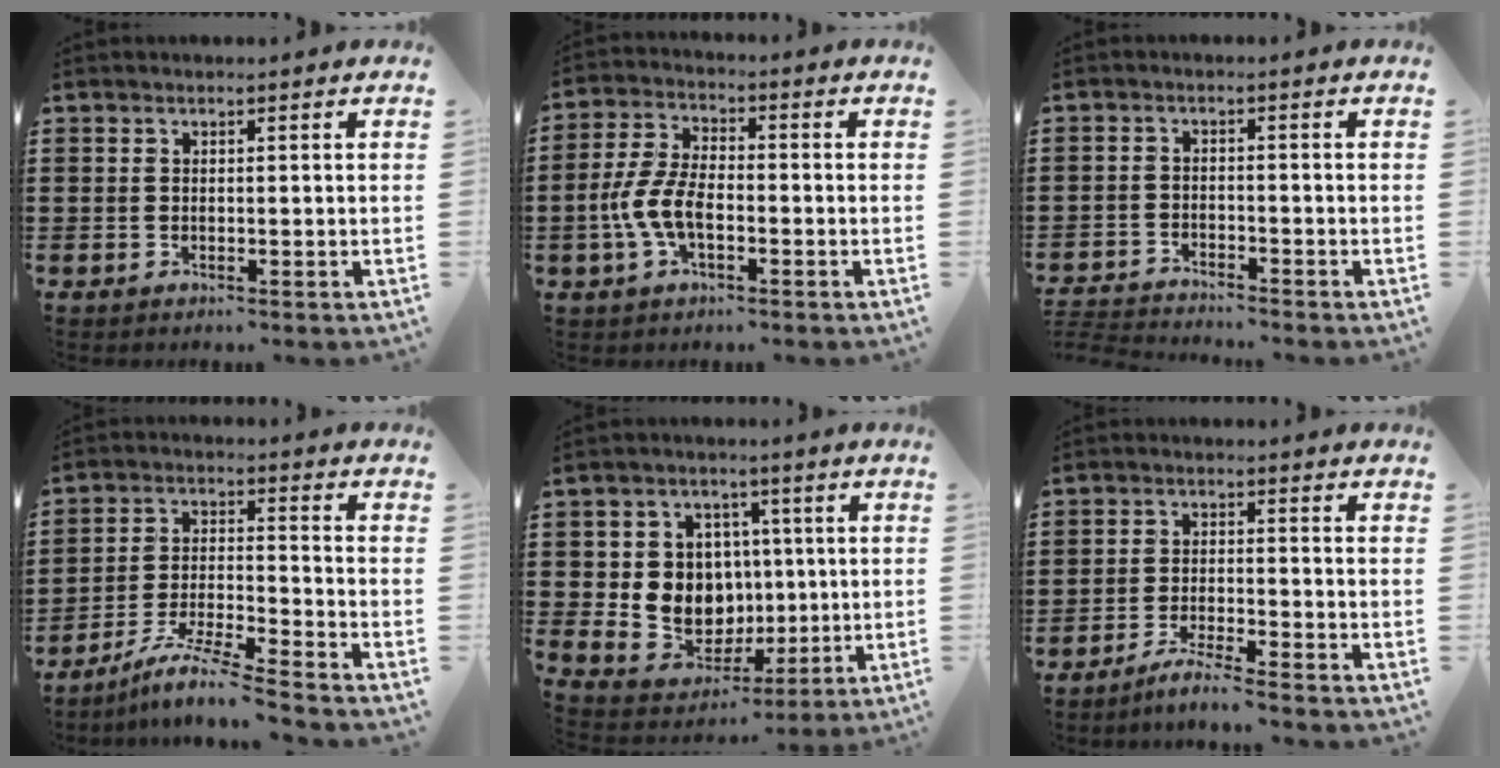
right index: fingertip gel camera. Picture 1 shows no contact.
{"total": 7.1, "force": [-2.1, 3.5, 5.8], "torque": [-0.140, -0.002, -0.047]}
{"total": 3.0, "force": [-3.0, 0.0, -0.1], "torque": [-0.004, -0.001, -0.065]}
{"total": 7.7, "force": [-6.7, -0.3, 3.8], "torque": [-0.085, -0.009, -0.135]}
{"total": 8.5, "force": [0.8, 7.9, 2.8], "torque": [-0.072, 0.005, 0.025]}
{"total": 3.7, "force": [-3.5, -0.5, 1.1], "torque": [-0.020, -0.001, -0.068]}